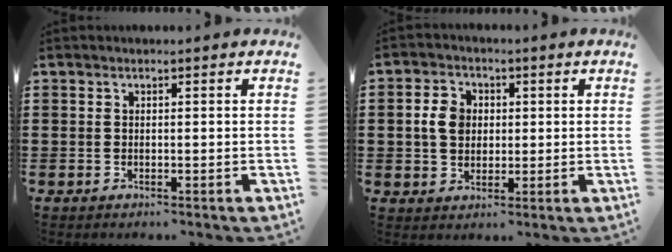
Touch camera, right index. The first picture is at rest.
{"total": 5.0, "force": [0.4, 3.9, 3.1], "torque": [-0.077, 0.013, 0.002]}